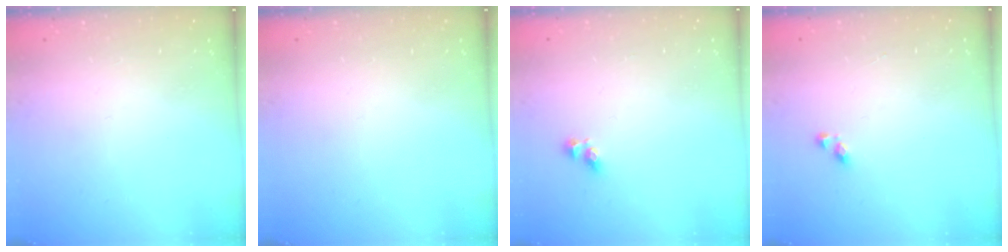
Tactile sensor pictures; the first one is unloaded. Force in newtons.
{"total": 0.0}
{"total": 2.4, "press": 2.4, "slide": 0.2}
{"total": 3.2, "press": 3.2, "slide": 0.2}